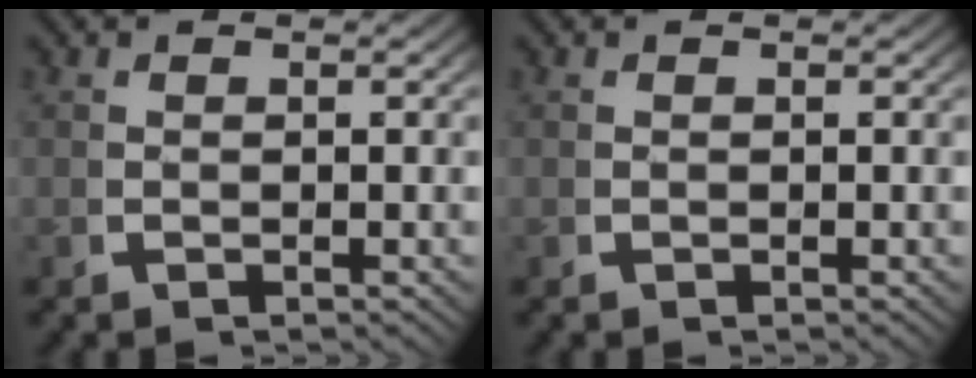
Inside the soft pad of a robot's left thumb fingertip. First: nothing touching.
{"total": 0.0}